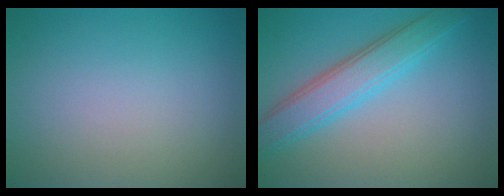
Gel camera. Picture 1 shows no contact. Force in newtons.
{"total": 4.5, "press": 4.5, "slide": 0.1}